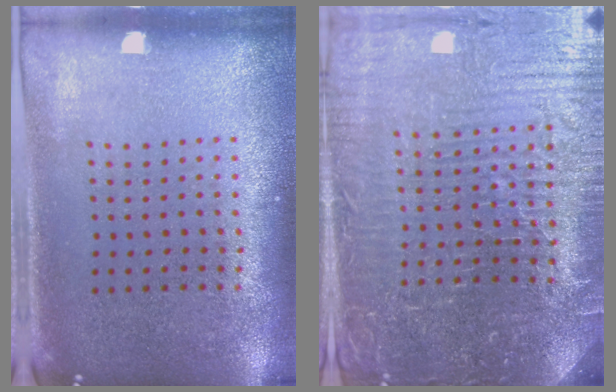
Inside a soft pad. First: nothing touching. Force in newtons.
{"total": 5.5, "press": 5.1, "slide": 2.0}